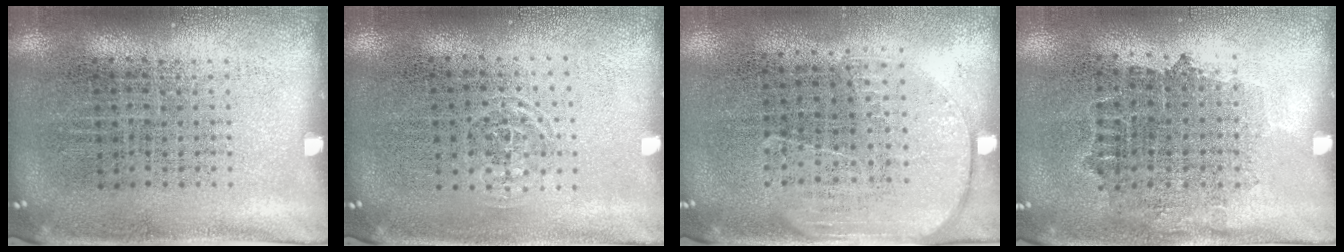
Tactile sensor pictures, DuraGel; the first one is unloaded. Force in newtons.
{"total": 0.8, "press": 0.5, "slide": 0.6}
{"total": 1.7, "press": 1.5, "slide": 0.9}
{"total": 0.8, "press": 0.8, "slide": 0.4}